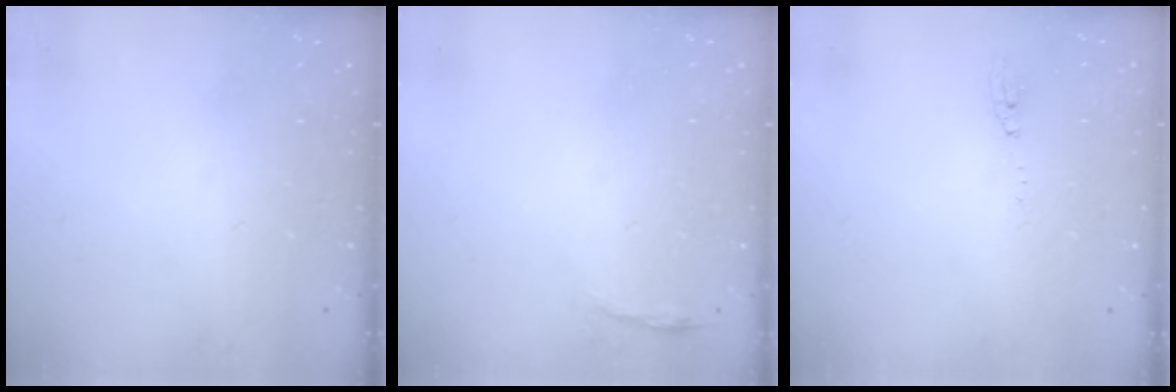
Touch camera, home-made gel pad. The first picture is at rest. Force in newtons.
{"total": 2.8, "press": 2.8, "slide": 0.6}
{"total": 4.8, "press": 4.8, "slide": 0.6}